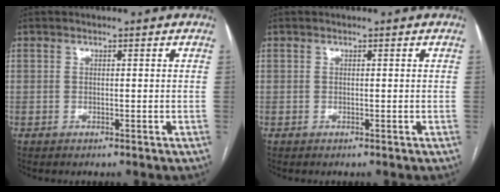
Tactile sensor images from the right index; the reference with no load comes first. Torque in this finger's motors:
{"motor_torque": [0.00, 0.00, 0.00, 0.00]}